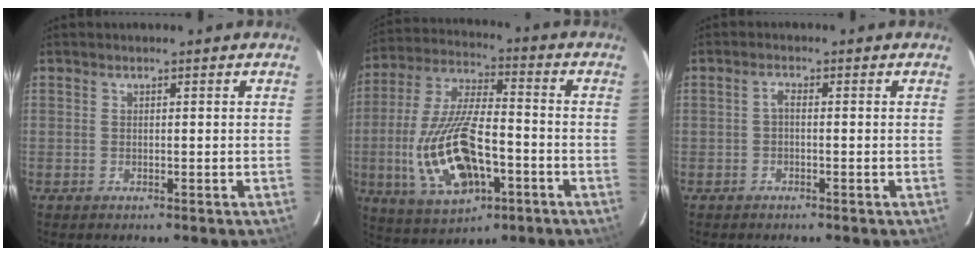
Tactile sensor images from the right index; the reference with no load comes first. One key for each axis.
{"total": 18.8, "fx": -5.5, "fy": 8.2, "fz": 16.0, "tx": -0.351, "ty": -0.010, "tz": -0.086}
{"total": 1.2, "fx": -0.5, "fy": 0.4, "fz": 1.0, "tx": -0.020, "ty": 0.006, "tz": -0.011}